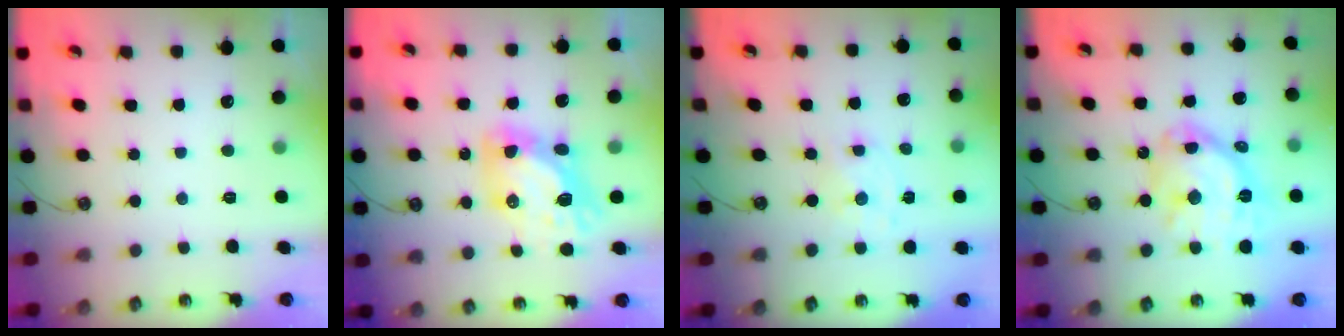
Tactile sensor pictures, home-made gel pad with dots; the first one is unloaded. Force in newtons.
{"total": 12.8, "press": 12.7, "slide": 1.3}
{"total": 1.6, "press": 1.6, "slide": 0.3}
{"total": 17.6, "press": 17.5, "slide": 1.7}